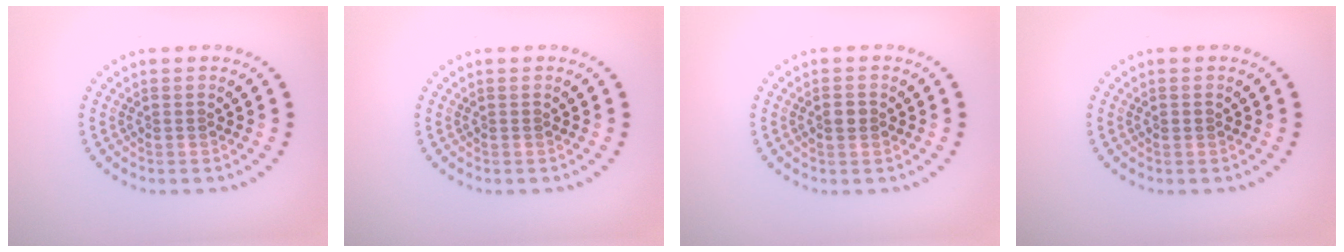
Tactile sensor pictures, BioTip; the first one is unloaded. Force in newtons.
{"total": 0.0}
{"total": 1.2, "press": 1.2, "slide": 0.1}
{"total": 0.7, "press": 0.7, "slide": 0.2}